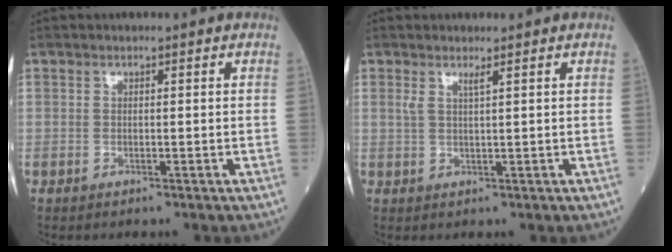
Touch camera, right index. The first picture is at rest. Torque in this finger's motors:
{"motor_torque": [0.15, 0.14, 0.16, 0.05]}